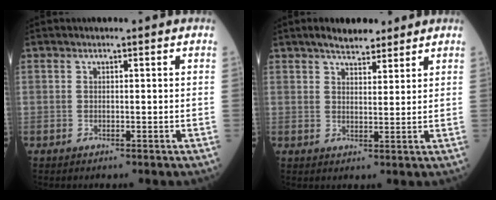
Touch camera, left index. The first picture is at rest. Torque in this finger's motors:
{"motor_torque": [0.30, -0.37, 0.04, 0.03]}